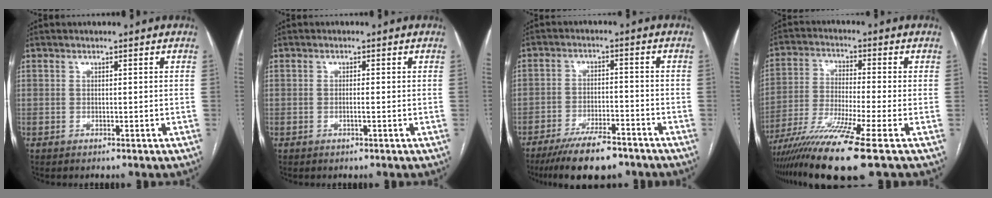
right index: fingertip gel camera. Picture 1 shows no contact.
{"total": 1.1, "force": [-0.3, 0.0, 1.1], "torque": [-0.021, 0.000, -0.005]}
{"total": 10.7, "force": [-8.4, 3.0, 6.0], "torque": [-0.096, -0.013, -0.139]}
{"total": 13.0, "force": [-8.7, -1.6, 9.5], "torque": [-0.184, -0.034, -0.156]}